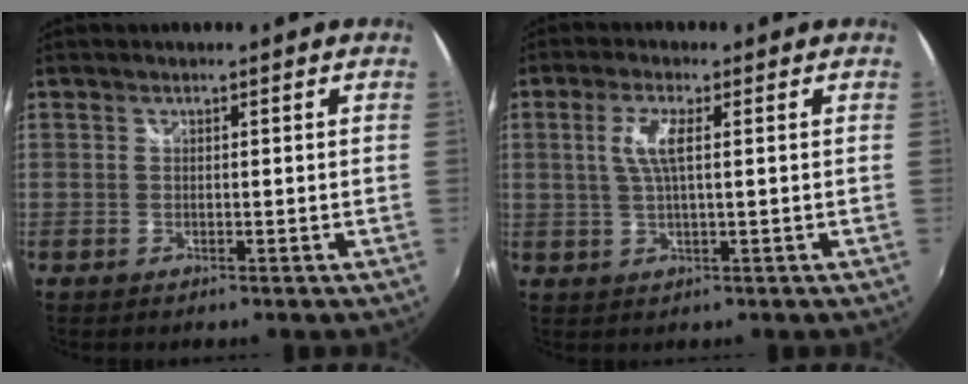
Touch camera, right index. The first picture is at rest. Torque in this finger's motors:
{"motor_torque": [0.25, -0.17, 0.25, 0.07]}